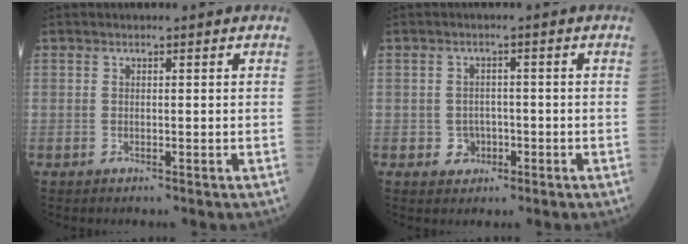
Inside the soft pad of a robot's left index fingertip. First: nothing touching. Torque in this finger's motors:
{"motor_torque": [-0.09, 0.14, 0.01, -0.01]}